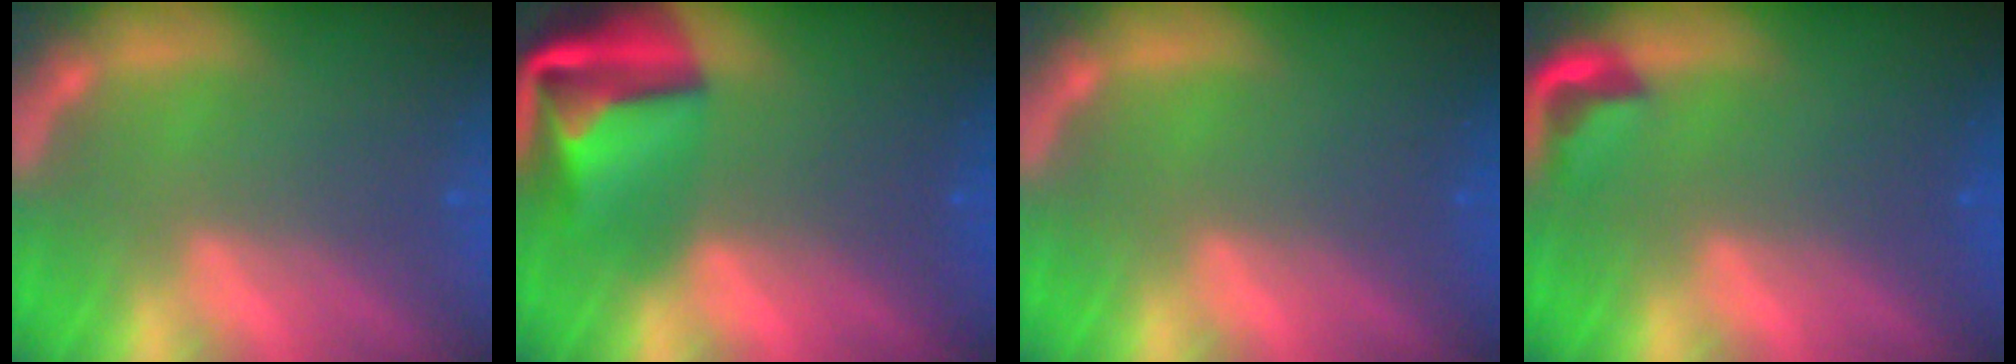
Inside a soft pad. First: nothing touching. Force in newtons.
{"total": 8.9}
{"total": 0.0}
{"total": 2.4}